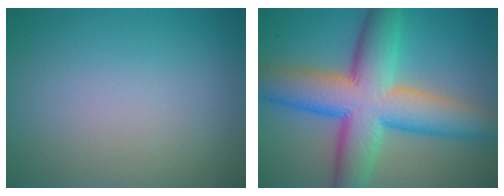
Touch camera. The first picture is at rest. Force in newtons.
{"total": 12.0, "press": 12.0, "slide": 0.5}